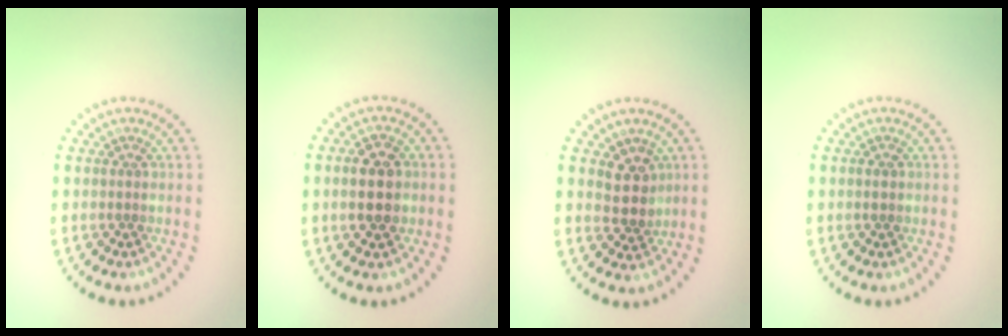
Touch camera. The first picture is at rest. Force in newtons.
{"total": 4.5, "press": 4.5, "slide": 0.3}
{"total": 2.8, "press": 2.5, "slide": 1.3}
{"total": 1.1, "press": 1.1, "slide": 0.1}